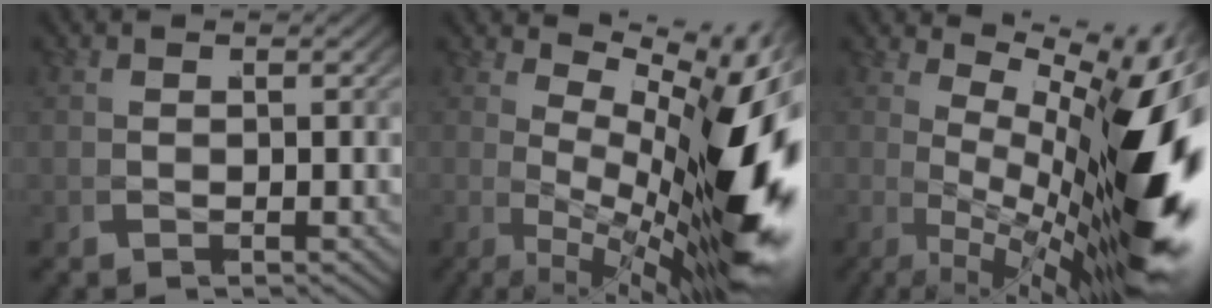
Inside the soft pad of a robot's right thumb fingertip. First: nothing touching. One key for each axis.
{"total": 14.1, "fx": -0.5, "fy": 6.9, "fz": 12.3, "tx": -0.187, "ty": -0.045, "tz": 0.015}
{"total": 15.9, "fx": -0.9, "fy": 7.8, "fz": 13.9, "tx": -0.203, "ty": -0.047, "tz": 0.011}